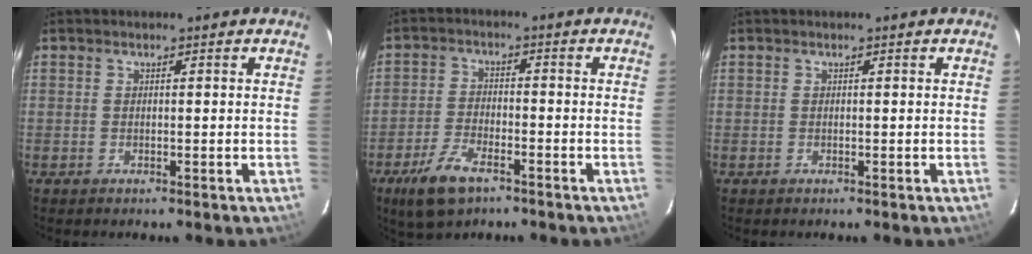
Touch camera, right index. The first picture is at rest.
{"total": 8.6, "force": [-5.5, 3.7, 5.5], "torque": [-0.136, -0.010, -0.105]}
{"total": 0.0}